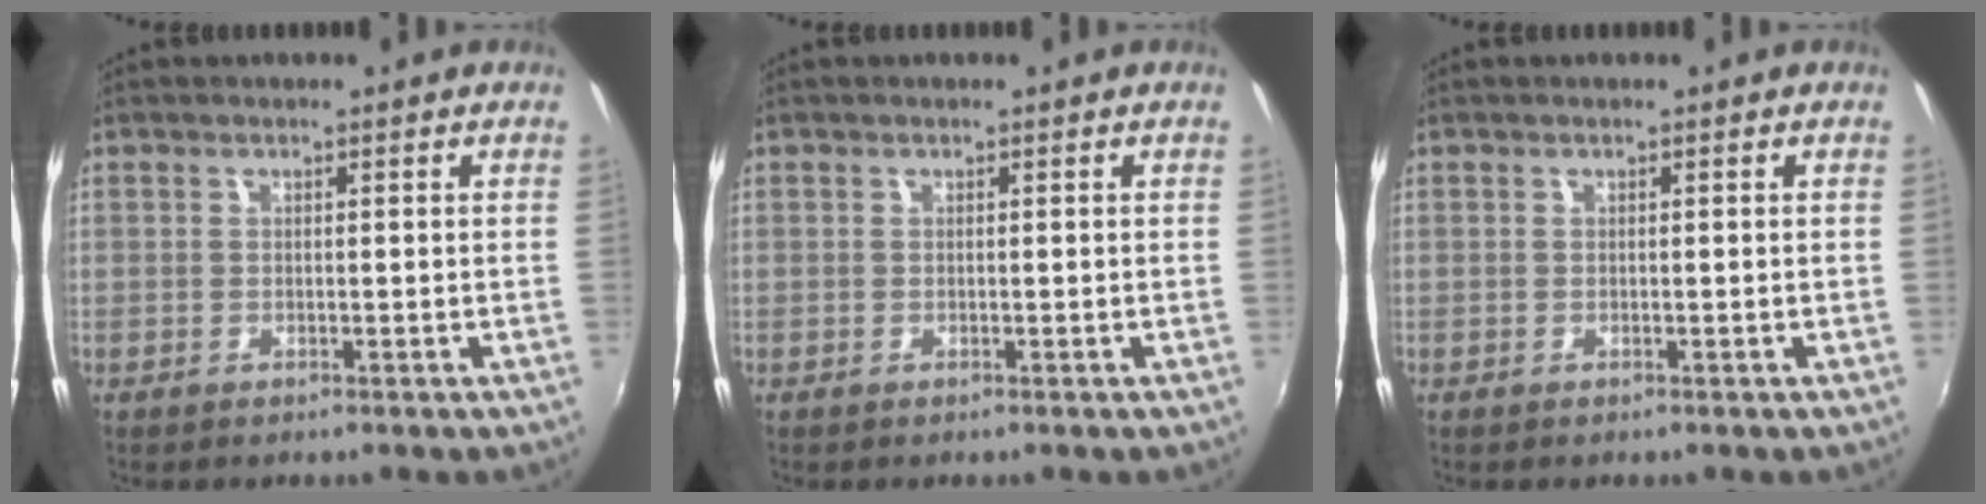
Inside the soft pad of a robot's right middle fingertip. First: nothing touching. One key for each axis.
{"total": 0.0}
{"total": 0.0}